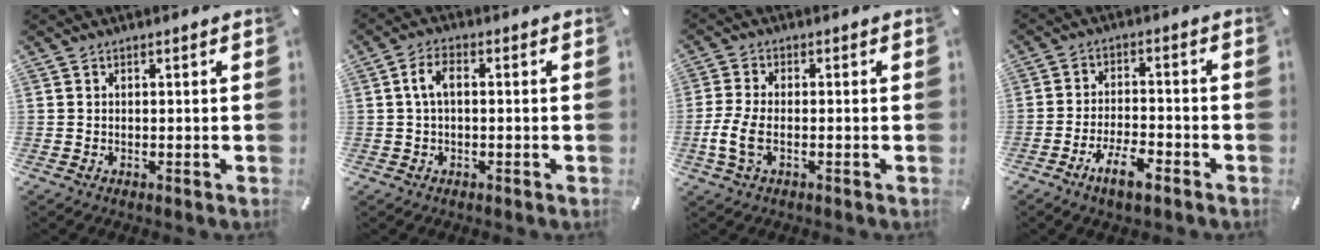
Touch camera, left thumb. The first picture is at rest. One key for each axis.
{"total": 4.5, "fx": 0.2, "fy": 2.1, "fz": 4.0, "tx": -0.083, "ty": 0.009, "tz": 0.002}
{"total": 6.3, "fx": -1.7, "fy": 2.8, "fz": 5.4, "tx": -0.122, "ty": -0.006, "tz": -0.032}
{"total": 7.5, "fx": -4.8, "fy": 2.8, "fz": 5.0, "tx": -0.094, "ty": 0.018, "tz": -0.086}